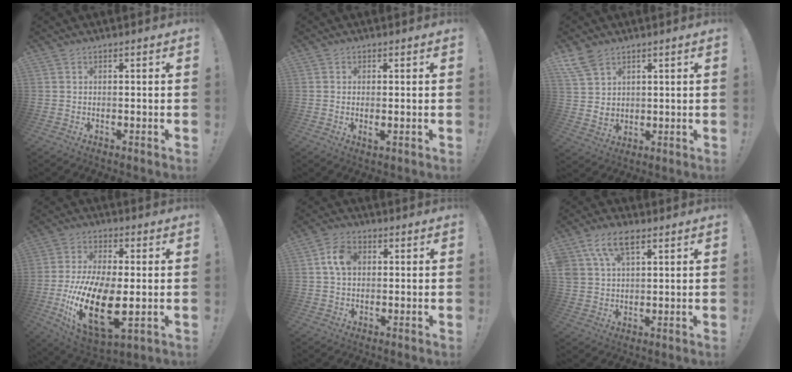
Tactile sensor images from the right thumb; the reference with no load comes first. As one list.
[{"total": 1.8, "force": [0.1, 0.5, 1.7], "torque": [-0.023, -0.002, 0.002]}, {"total": 8.1, "force": [5.3, 5.2, 3.3], "torque": [-0.061, -0.024, 0.108]}, {"total": 22.5, "force": [-4.2, 11.0, 19.1], "torque": [-0.376, 0.006, -0.060]}, {"total": 7.1, "force": [1.4, 4.9, 4.9], "torque": [-0.083, 0.011, 0.029]}, {"total": 9.3, "force": [4.9, 5.2, 5.9], "torque": [-0.108, -0.003, 0.095]}]